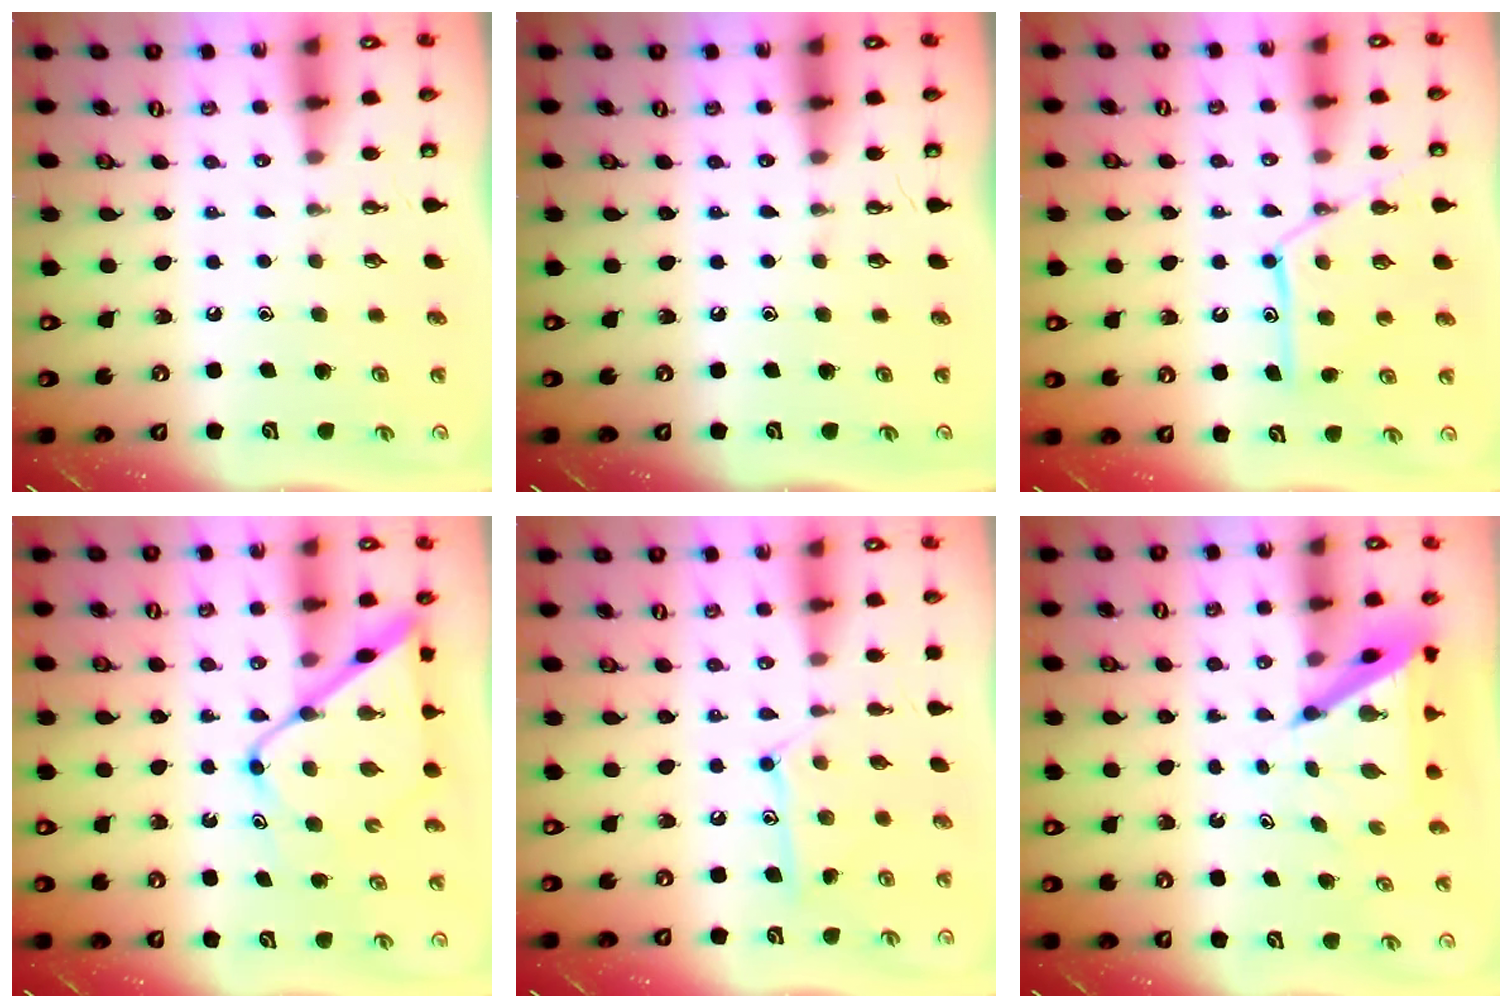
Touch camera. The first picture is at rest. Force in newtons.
{"total": 0.0}
{"total": 12.8, "press": 12.7, "slide": 1.1}
{"total": 12.7, "press": 12.7, "slide": 1.2}
{"total": 11.1, "press": 11.1, "slide": 0.2}
{"total": 6.8, "press": 6.7, "slide": 0.4}